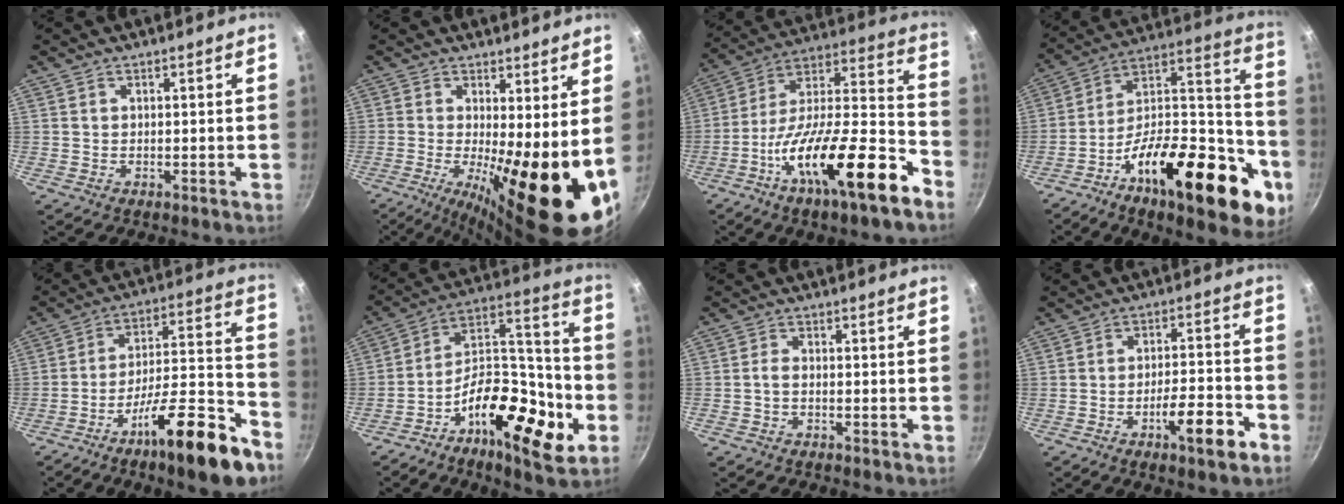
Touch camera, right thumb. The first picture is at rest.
{"total": 16.5, "force": [-1.8, 4.6, 15.8], "torque": [-0.226, -0.019, -0.026]}
{"total": 24.9, "force": [-13.0, 7.0, 20.0], "torque": [-0.284, 0.079, -0.227]}
{"total": 33.2, "force": [-14.6, 14.1, 26.3], "torque": [-0.325, 0.080, -0.233]}
{"total": 20.9, "force": [-12.6, 5.5, 15.7], "torque": [-0.204, 0.085, -0.205]}
{"total": 23.4, "force": [-9.1, 10.0, 19.1], "torque": [-0.267, 0.055, -0.156]}
{"total": 1.5, "force": [-0.7, 0.6, 1.2], "torque": [-0.030, 0.010, -0.020]}
{"total": 9.4, "force": [-4.7, 2.4, 7.8], "torque": [-0.108, 0.035, -0.070]}